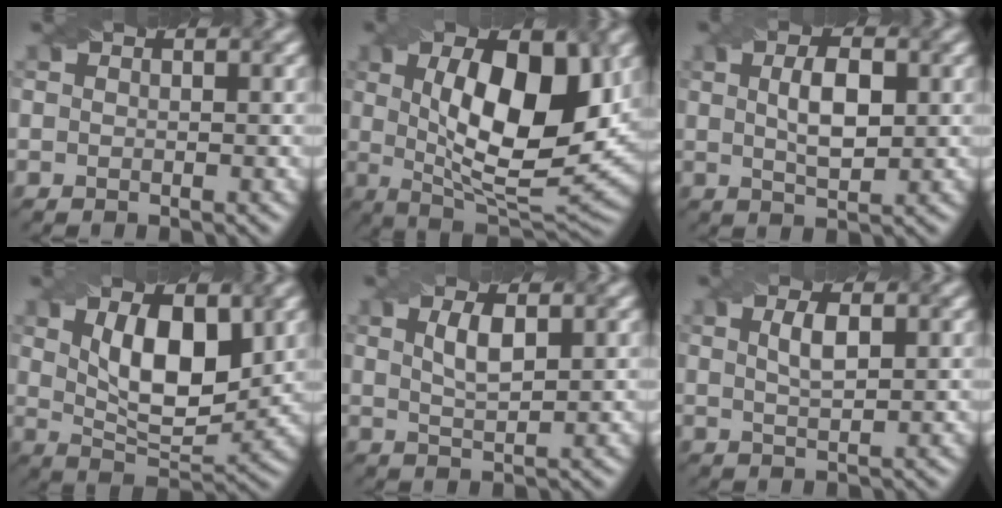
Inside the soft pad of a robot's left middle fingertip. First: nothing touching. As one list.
[{"total": 12.3, "force": [1.9, 5.0, 11.1], "torque": [-0.165, 0.001, 0.032]}, {"total": 3.8, "force": [0.5, 1.6, 3.4], "torque": [-0.069, 0.003, 0.013]}, {"total": 7.8, "force": [2.1, 3.6, 6.7], "torque": [-0.118, 0.000, 0.038]}, {"total": 2.5, "force": [0.8, 0.8, 2.2], "torque": [-0.046, 0.002, 0.020]}, {"total": 2.3, "force": [0.6, 0.8, 2.0], "torque": [-0.040, 0.005, 0.015]}]